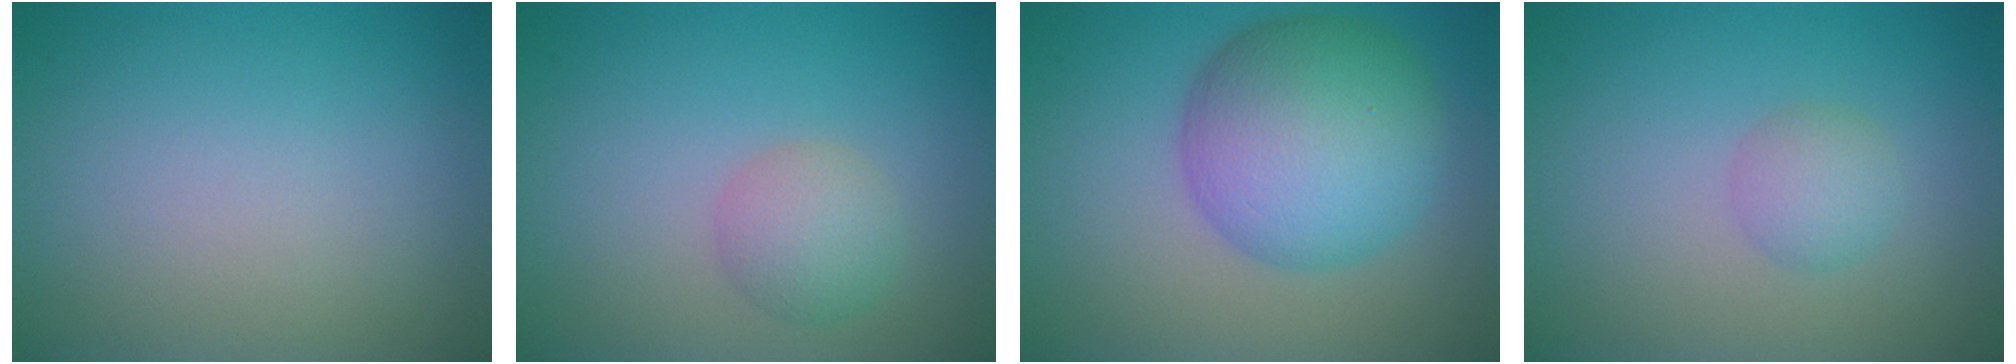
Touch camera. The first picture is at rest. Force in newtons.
{"total": 2.5, "press": 2.5, "slide": 0.1}
{"total": 9.1, "press": 9.1, "slide": 0.2}
{"total": 1.9, "press": 1.9, "slide": 0.0}